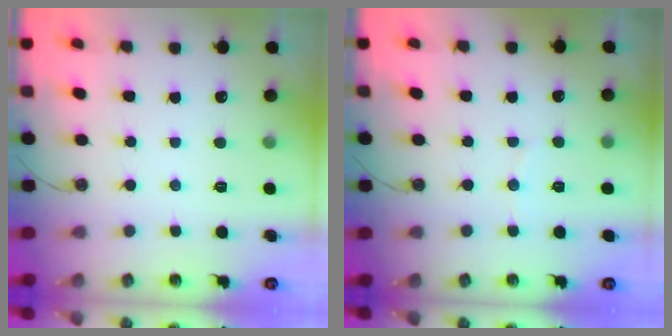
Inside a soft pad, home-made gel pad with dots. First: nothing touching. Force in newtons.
{"total": 3.0, "press": 2.9, "slide": 0.7}